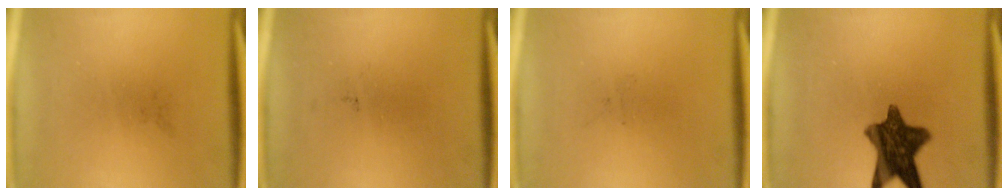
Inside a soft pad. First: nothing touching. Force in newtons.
{"total": 0.0}
{"total": 0.0}
{"total": 11.0}